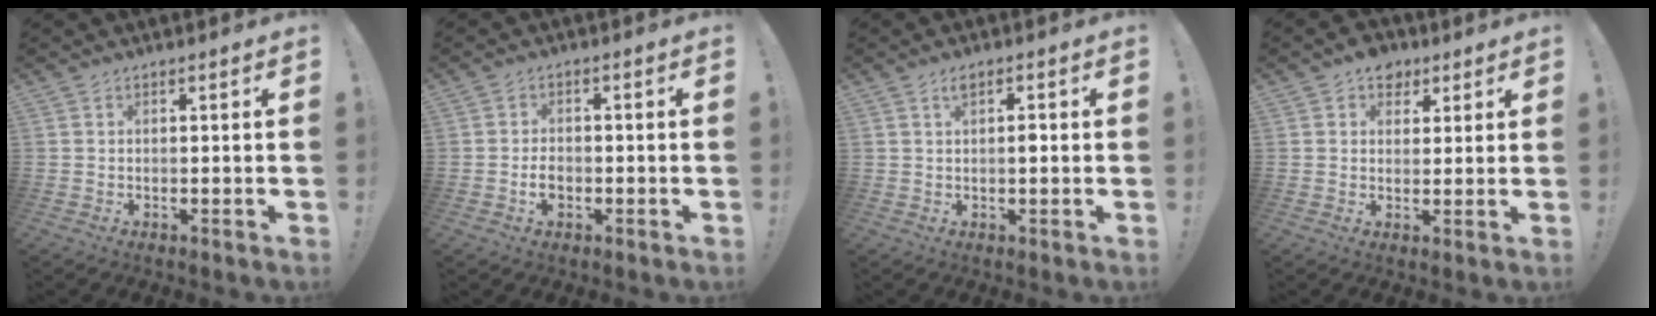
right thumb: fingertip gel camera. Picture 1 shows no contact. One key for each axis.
{"total": 3.6, "fx": -1.5, "fy": 2.4, "fz": 2.2, "tx": -0.032, "ty": 0.003, "tz": -0.027}
{"total": 2.3, "fx": 0.5, "fy": 1.2, "fz": 1.9, "tx": -0.025, "ty": 0.002, "tz": 0.002}
{"total": 6.5, "fx": 3.6, "fy": 5.0, "fz": 1.9, "tx": -0.021, "ty": -0.018, "tz": 0.069}